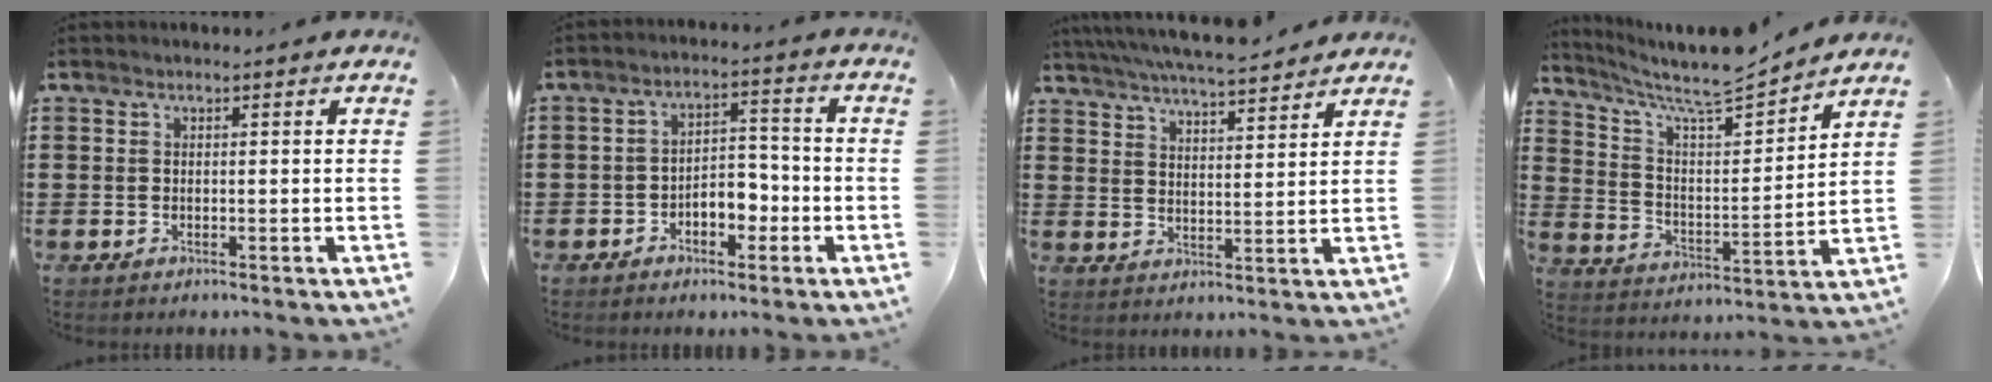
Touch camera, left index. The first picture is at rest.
{"total": 4.5, "force": [-2.5, 2.6, 2.7], "torque": [-0.044, 0.009, -0.052]}
{"total": 5.6, "force": [5.3, -0.1, 1.8], "torque": [-0.054, -0.028, 0.093]}
{"total": 8.2, "force": [7.5, 0.6, 3.3], "torque": [-0.097, -0.054, 0.125]}